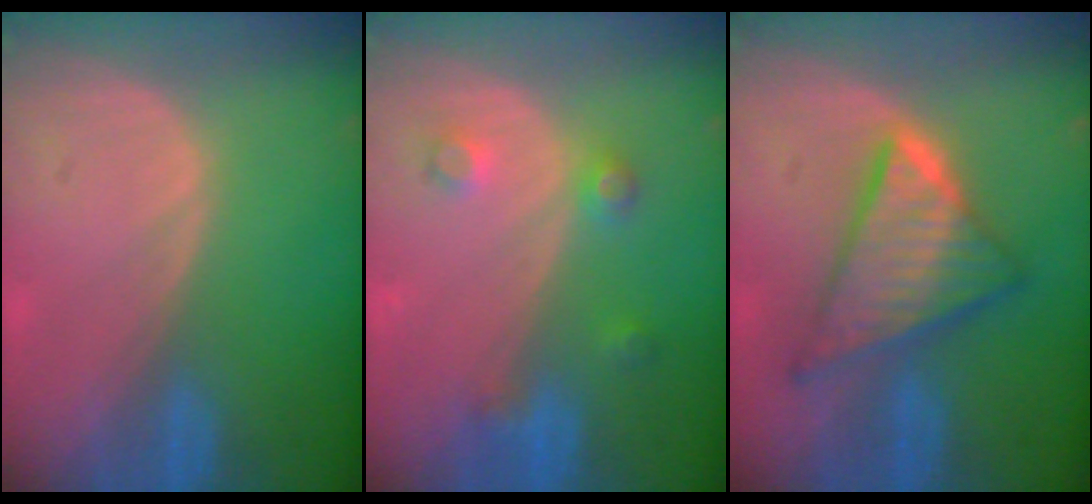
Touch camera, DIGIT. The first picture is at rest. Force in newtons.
{"total": 3.7, "press": 3.4, "slide": 1.5}
{"total": 9.1, "press": 9.1, "slide": 0.7}